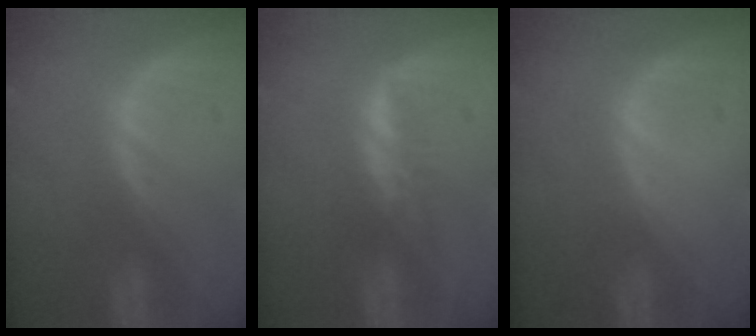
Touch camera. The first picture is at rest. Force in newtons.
{"total": 2.0, "press": 1.8, "slide": 0.6}
{"total": 0.0}